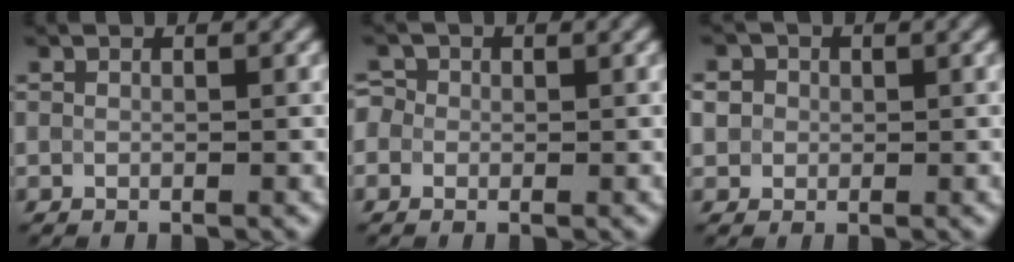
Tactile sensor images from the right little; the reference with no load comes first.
{"total": 2.0, "force": [0.4, 1.8, 0.8], "torque": [0.001, 0.013, -0.012]}
{"total": 3.3, "force": [0.9, 2.9, 1.3], "torque": [-0.022, 0.018, 0.006]}